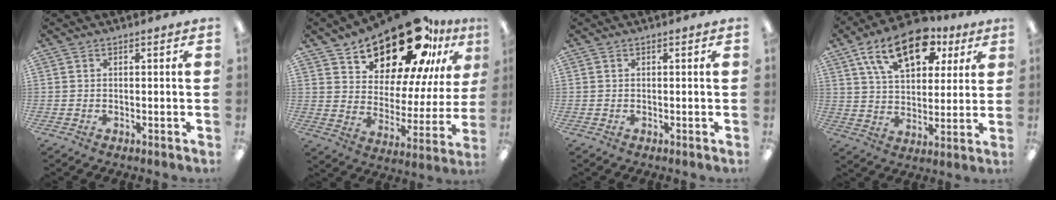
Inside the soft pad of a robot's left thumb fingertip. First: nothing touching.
{"total": 24.4, "force": [18.7, 10.2, 12.0], "torque": [-0.186, -0.125, 0.319]}
{"total": 0.0}
{"total": 18.0, "force": [9.9, 10.0, 11.2], "torque": [-0.180, -0.030, 0.174]}